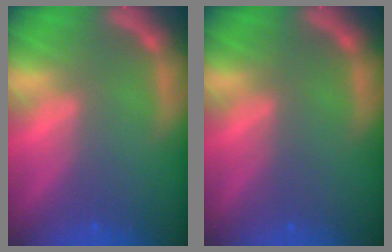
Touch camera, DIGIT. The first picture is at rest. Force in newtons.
{"total": 0.0}